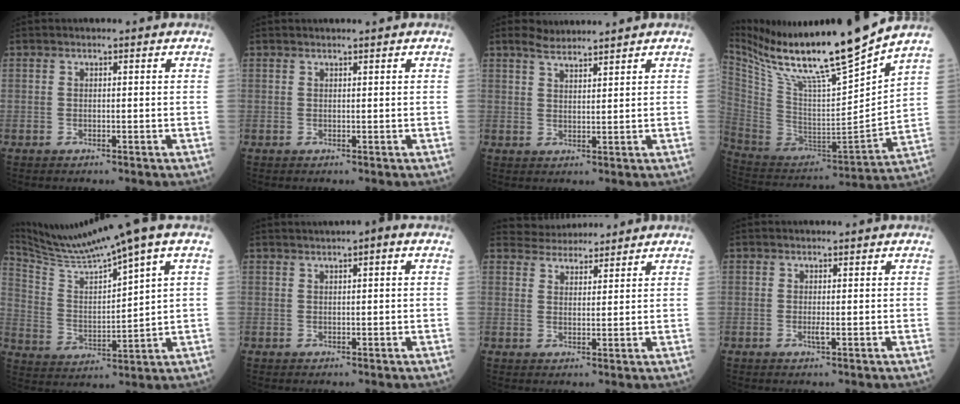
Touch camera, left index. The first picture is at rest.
{"total": 1.6, "force": [1.5, 0.0, 0.6], "torque": [-0.007, 0.009, 0.023]}
{"total": 3.6, "force": [3.4, 0.3, 1.0], "torque": [-0.024, 0.017, 0.065]}
{"total": 22.2, "force": [18.5, -0.4, 12.3], "torque": [-0.224, -0.037, 0.328]}
{"total": 13.2, "force": [10.7, -1.2, 7.7], "torque": [-0.153, 0.014, 0.200]}
{"total": 2.7, "force": [1.6, 0.2, 2.2], "torque": [-0.042, 0.013, 0.027]}
{"total": 5.6, "force": [5.4, 1.3, 0.2], "torque": [-0.008, 0.023, 0.088]}
{"total": 1.1, "force": [0.2, 0.0, 1.1], "torque": [-0.026, -0.002, 0.004]}